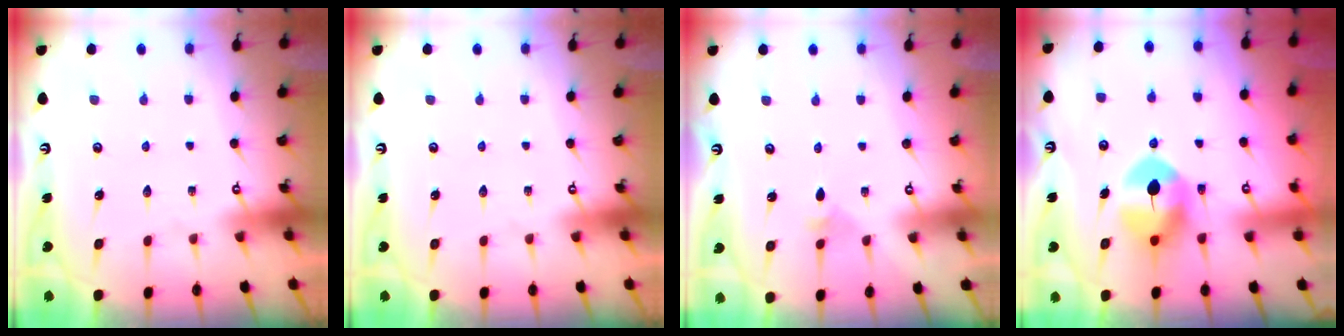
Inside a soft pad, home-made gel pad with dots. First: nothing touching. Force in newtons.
{"total": 0.0}
{"total": 1.7, "press": 1.6, "slide": 0.5}
{"total": 8.4, "press": 8.3, "slide": 1.4}